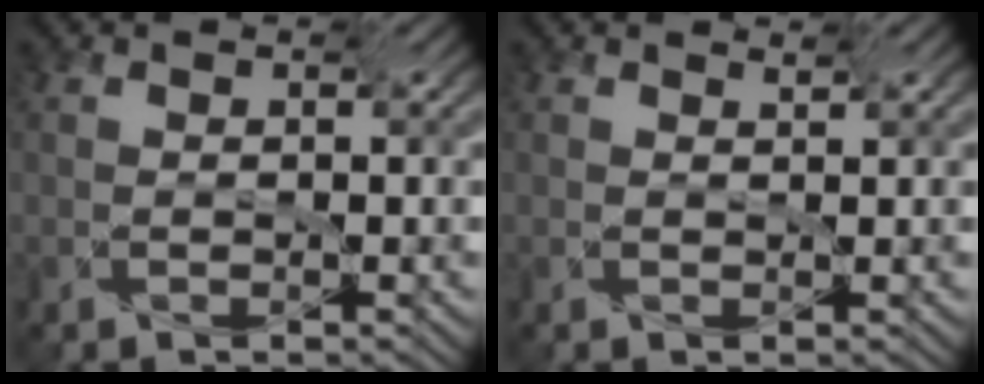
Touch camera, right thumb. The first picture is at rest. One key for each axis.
{"total": 1.3, "fx": 1.3, "fy": 0.0, "fz": -0.1, "tx": 0.005, "ty": -0.006, "tz": 0.023}